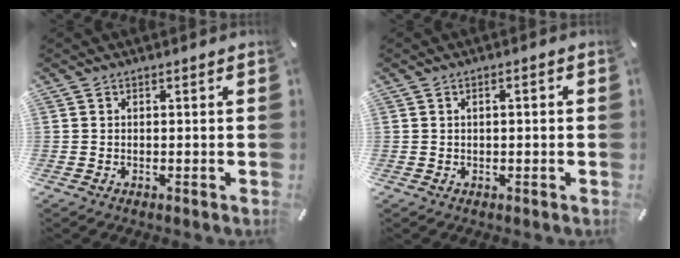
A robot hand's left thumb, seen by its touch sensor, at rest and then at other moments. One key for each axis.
{"total": 1.4, "fx": -0.2, "fy": 0.6, "fz": 1.3, "tx": -0.023, "ty": 0.003, "tz": -0.004}